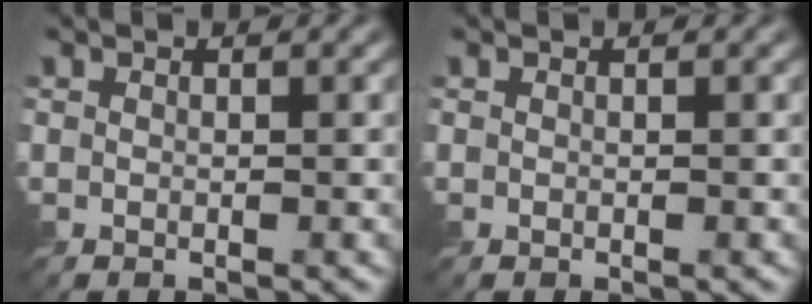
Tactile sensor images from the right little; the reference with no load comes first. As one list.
[{"total": 0.0}]